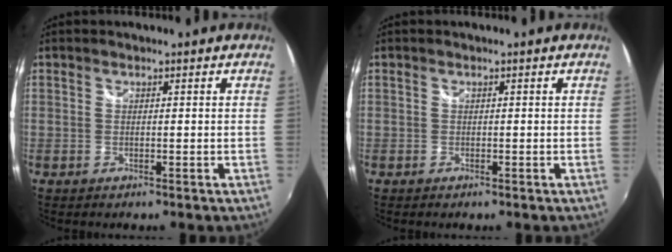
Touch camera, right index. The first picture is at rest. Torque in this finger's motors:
{"motor_torque": [-0.34, -0.16, -0.06, -0.04]}